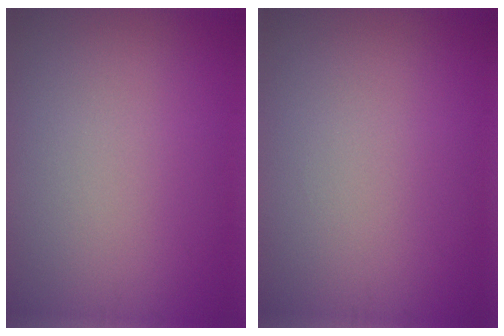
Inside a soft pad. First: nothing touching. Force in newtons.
{"total": 0.0}